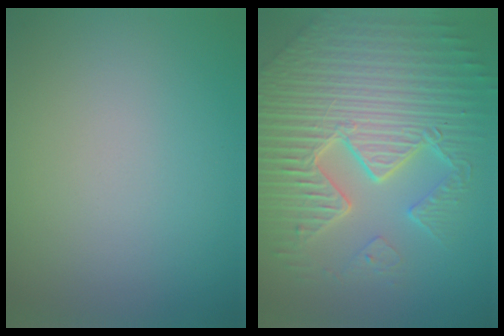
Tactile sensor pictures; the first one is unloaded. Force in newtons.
{"total": 10.7, "press": 6.9, "slide": 8.1}